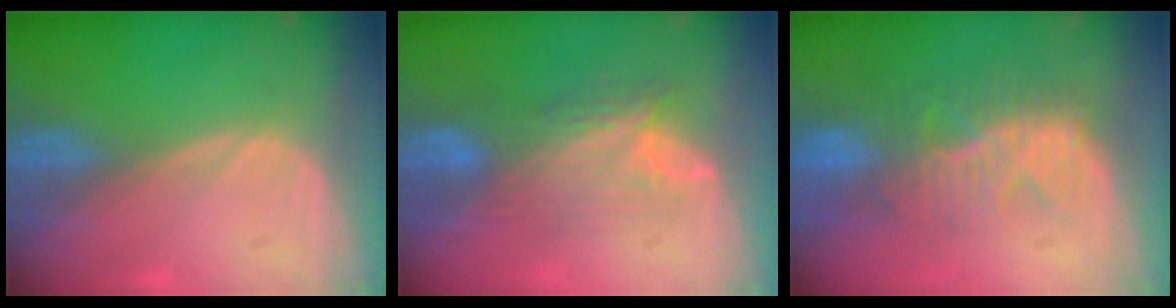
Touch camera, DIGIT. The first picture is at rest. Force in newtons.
{"total": 7.6, "press": 7.3, "slide": 2.2}
{"total": 9.9, "press": 8.7, "slide": 4.7}